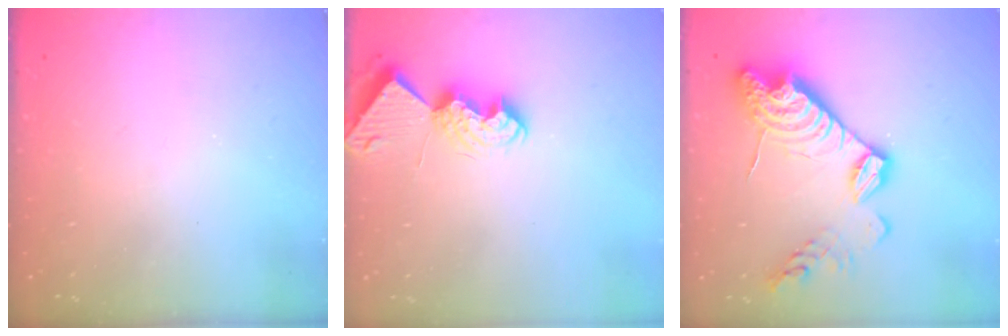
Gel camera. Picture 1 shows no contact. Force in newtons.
{"total": 8.7, "press": 8.6, "slide": 1.1}
{"total": 18.6, "press": 18.5, "slide": 1.5}